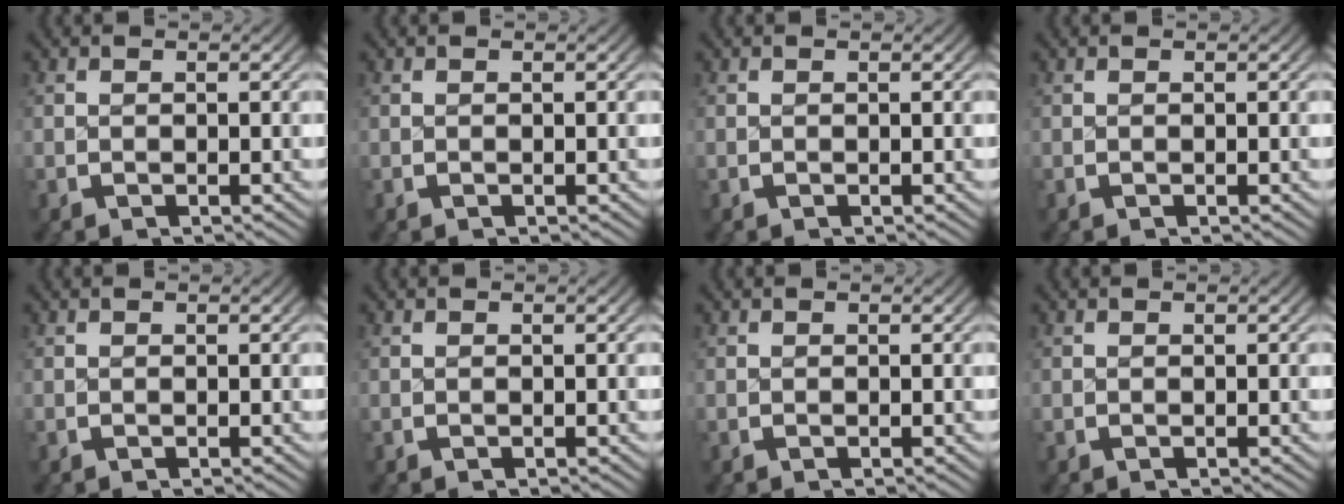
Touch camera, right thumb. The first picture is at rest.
{"total": 0.0}
{"total": 0.0}
{"total": 0.0}
{"total": 0.0}
{"total": 0.0}
{"total": 0.0}
{"total": 0.0}